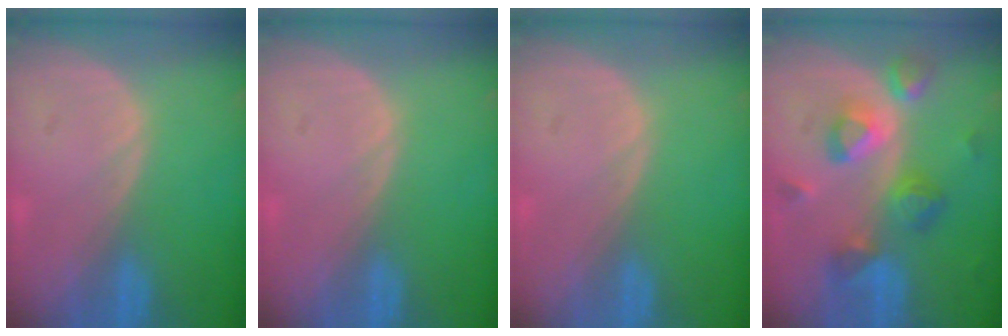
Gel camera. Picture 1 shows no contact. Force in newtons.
{"total": 0.0}
{"total": 0.0}
{"total": 9.1, "press": 8.1, "slide": 4.0}